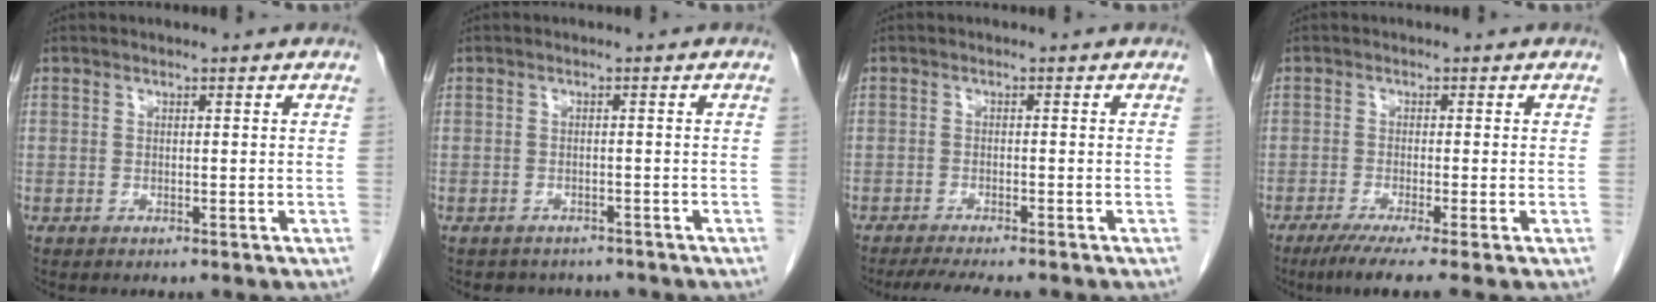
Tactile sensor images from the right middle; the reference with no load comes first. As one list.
[{"total": 4.4, "force": [-3.9, 2.1, 0.3], "torque": [-0.006, 0.006, -0.046]}, {"total": 6.7, "force": [-5.8, 0.9, 3.3], "torque": [-0.047, -0.013, -0.088]}, {"total": 5.6, "force": [-3.9, -0.6, 4.0], "torque": [-0.061, -0.017, -0.068]}]